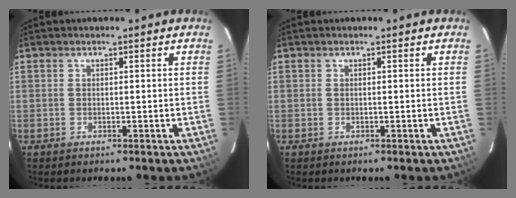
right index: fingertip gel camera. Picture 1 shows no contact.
{"total": 0.0}